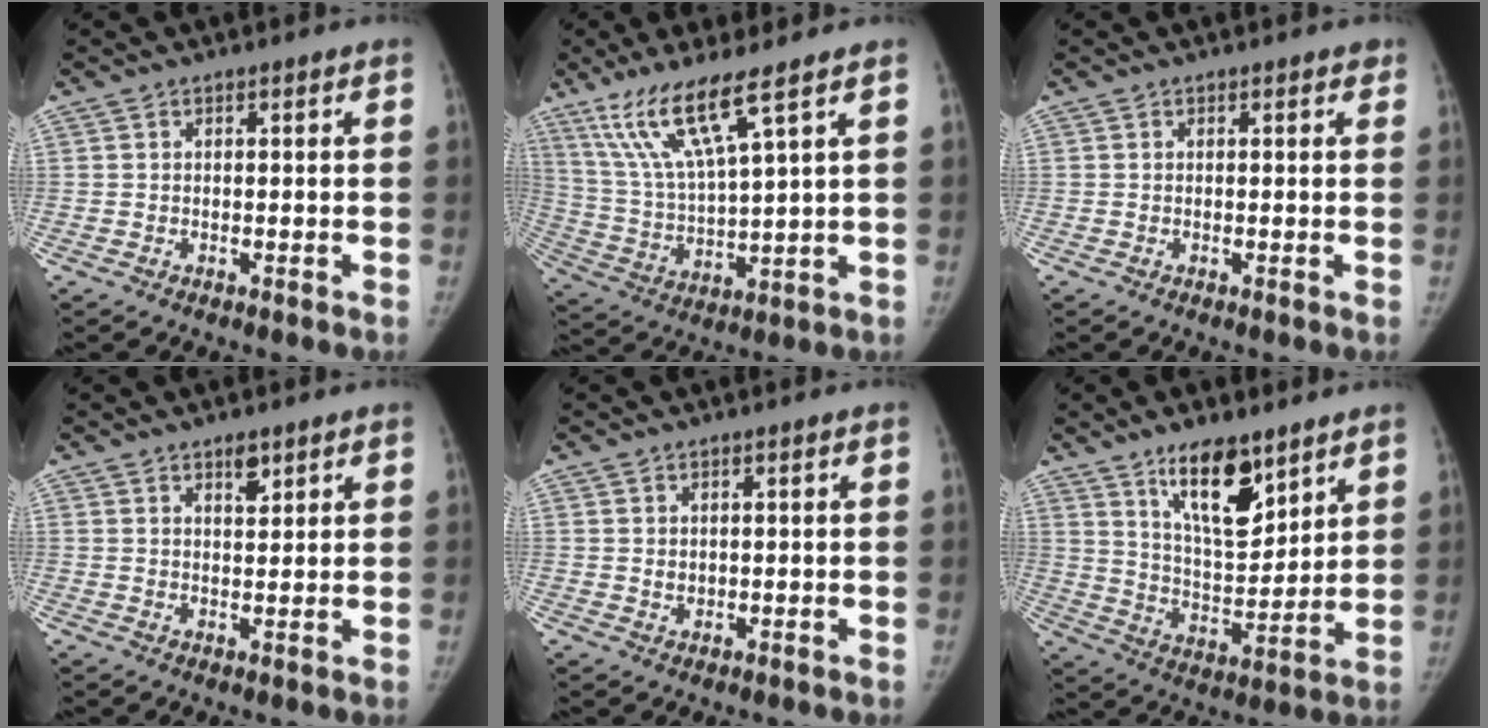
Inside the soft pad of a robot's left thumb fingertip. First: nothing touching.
{"total": 12.6, "force": [8.0, 1.2, 9.7], "torque": [-0.206, -0.036, 0.170]}
{"total": 0.6, "force": [0.4, 0.4, 0.3], "torque": [0.002, -0.001, -0.001]}
{"total": 2.8, "force": [1.9, 1.3, 1.7], "torque": [-0.015, -0.013, 0.031]}
{"total": 1.3, "force": [0.3, 1.1, 0.7], "torque": [-0.006, -0.004, 0.009]}
{"total": 13.3, "force": [8.6, 5.2, 8.8], "torque": [-0.115, -0.062, 0.156]}